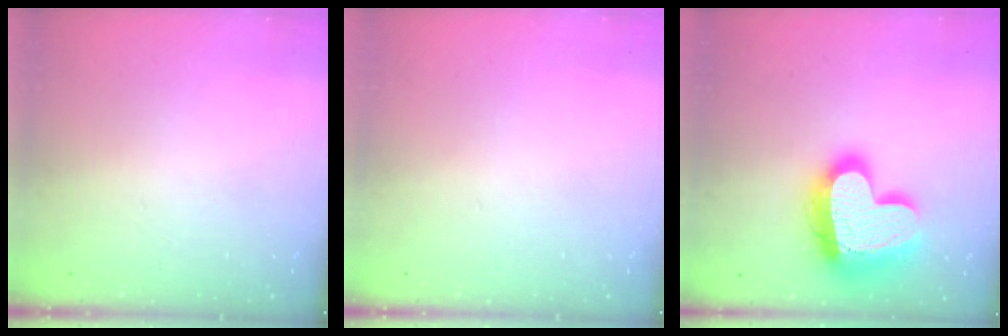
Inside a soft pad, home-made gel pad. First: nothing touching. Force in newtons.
{"total": 0.0}
{"total": 22.7, "press": 22.6, "slide": 1.9}